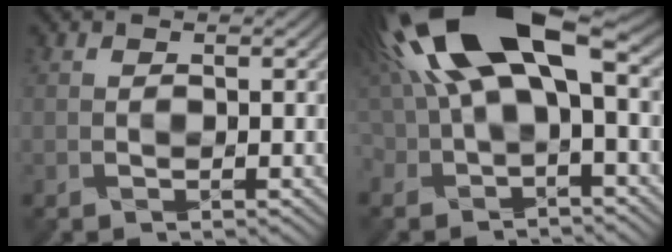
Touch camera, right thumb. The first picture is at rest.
{"total": 15.6, "force": [4.0, 6.0, 13.9], "torque": [-0.291, 0.018, 0.073]}